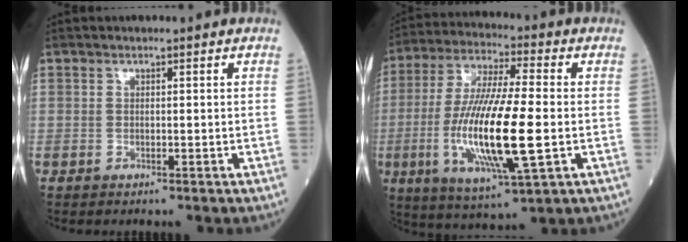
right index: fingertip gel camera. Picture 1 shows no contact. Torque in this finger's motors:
{"motor_torque": [1.36, -0.78, 1.05, 0.21]}